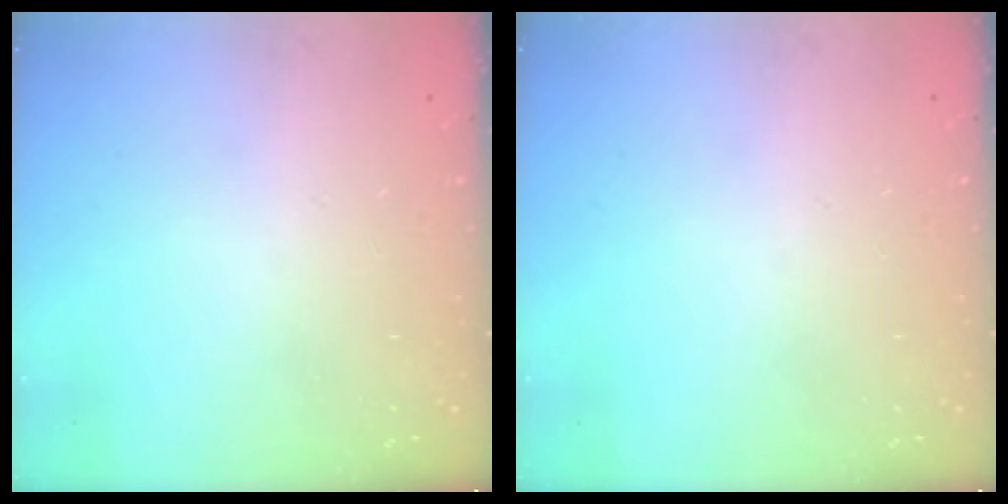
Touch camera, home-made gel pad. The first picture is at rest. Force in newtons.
{"total": 0.0}